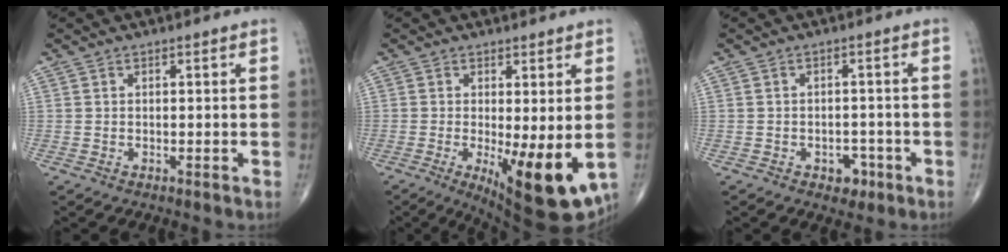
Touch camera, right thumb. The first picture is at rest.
{"total": 13.2, "force": [-2.8, 4.1, 12.2], "torque": [-0.172, -0.029, -0.028]}
{"total": 3.4, "force": [-1.7, 2.4, 1.7], "torque": [-0.002, 0.012, -0.020]}